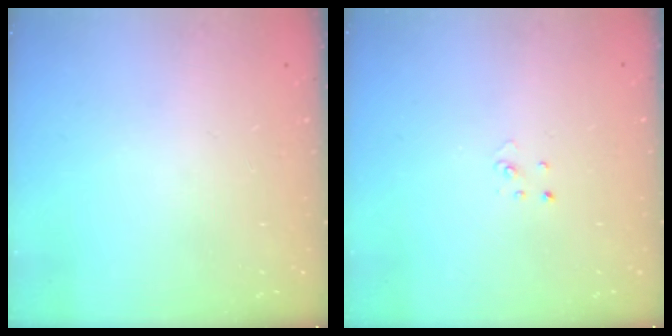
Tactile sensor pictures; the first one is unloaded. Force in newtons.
{"total": 1.9, "press": 1.9, "slide": 0.2}